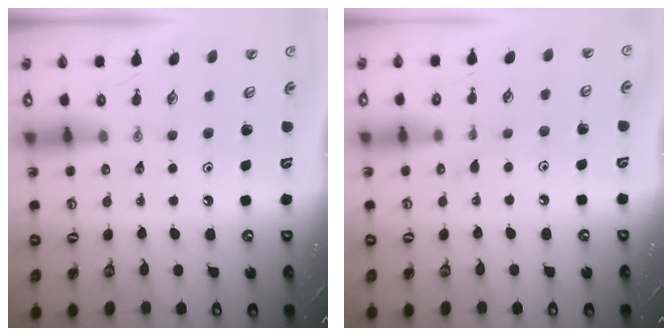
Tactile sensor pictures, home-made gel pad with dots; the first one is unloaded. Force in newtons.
{"total": 5.7, "press": 5.6, "slide": 0.7}